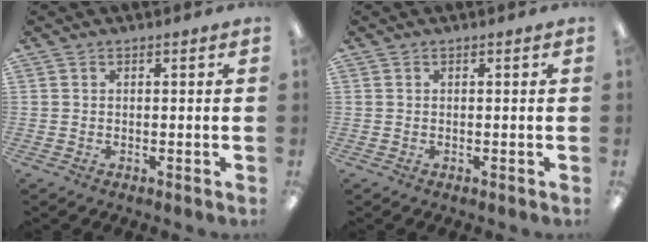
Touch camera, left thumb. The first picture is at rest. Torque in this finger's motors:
{"motor_torque": [0.00, 0.00, 0.11, -0.10, 0.00]}